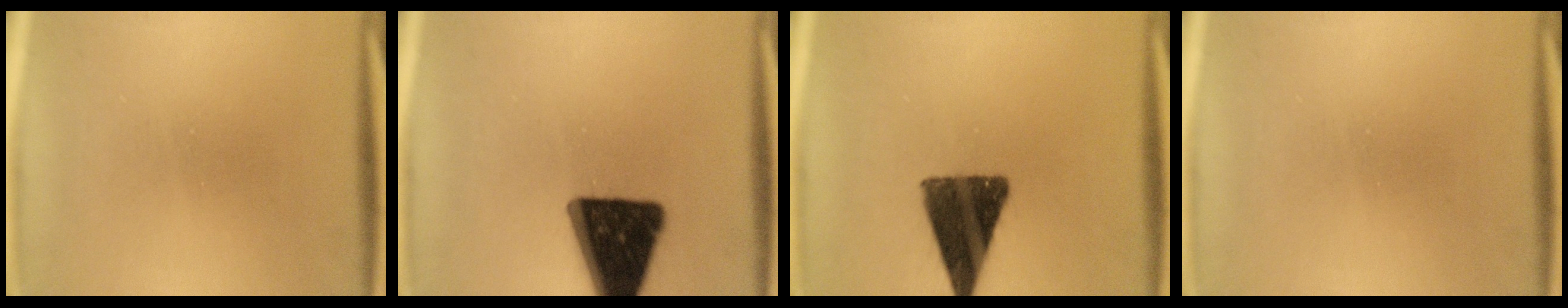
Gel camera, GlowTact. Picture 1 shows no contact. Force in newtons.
{"total": 18.0}
{"total": 14.2}
{"total": 0.0}